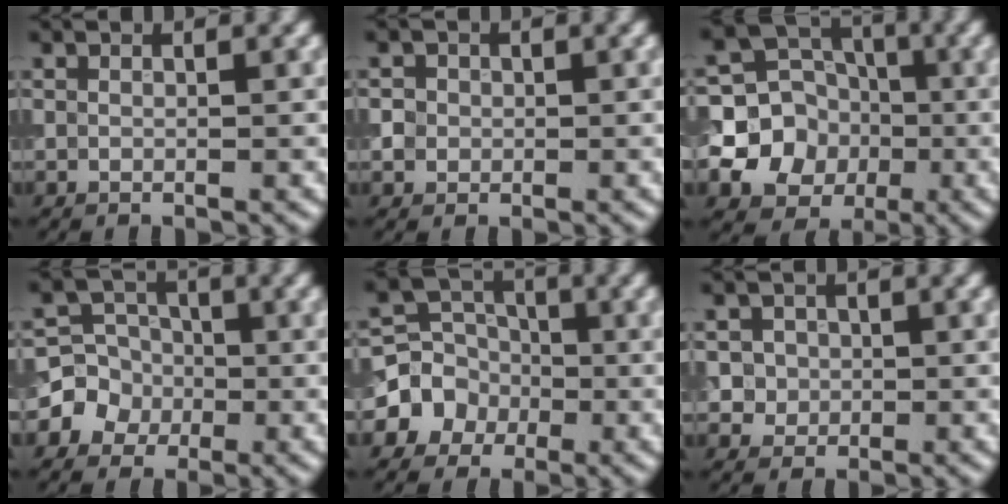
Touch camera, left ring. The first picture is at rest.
{"total": 1.8, "force": [0.2, 1.8, 0.5], "torque": [0.009, 0.005, 0.005]}
{"total": 9.5, "force": [-1.7, 8.8, 3.2], "torque": [-0.052, 0.008, -0.058]}
{"total": 3.7, "force": [-1.0, 3.5, 0.8], "torque": [0.009, 0.008, -0.032]}
{"total": 4.6, "force": [-1.4, 4.2, 1.3], "torque": [0.004, 0.010, -0.048]}
{"total": 3.0, "force": [0.4, 2.8, 1.0], "torque": [-0.001, 0.003, 0.005]}